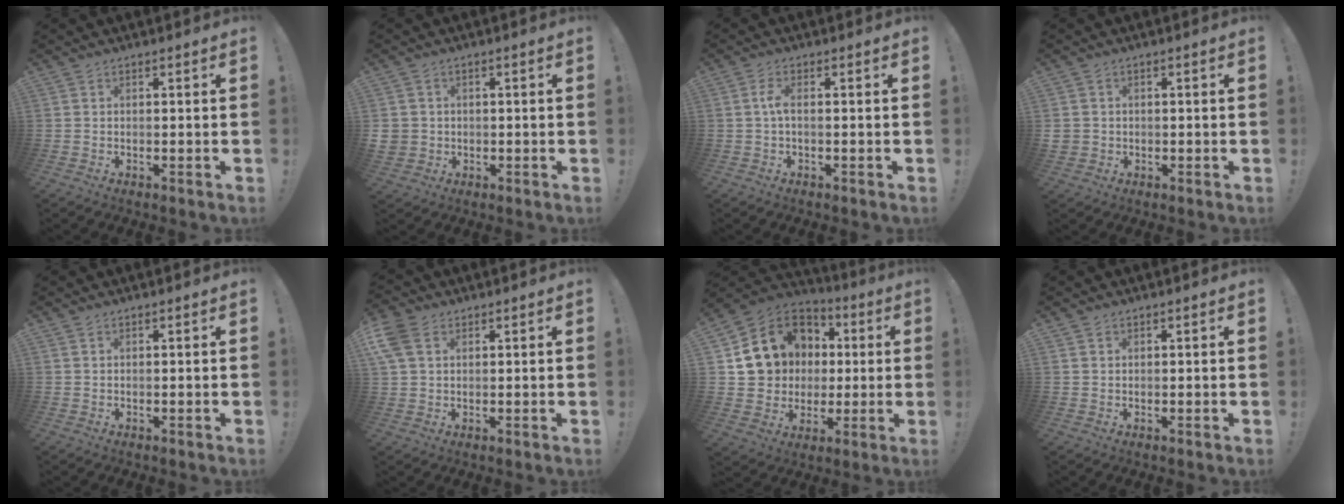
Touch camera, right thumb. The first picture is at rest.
{"total": 3.5, "force": [0.3, 3.3, 1.1], "torque": [-0.025, 0.001, 0.007]}
{"total": 3.6, "force": [0.0, 1.0, 3.5], "torque": [-0.076, 0.003, -0.002]}
{"total": 2.5, "force": [0.1, 2.3, 0.8], "torque": [-0.009, 0.000, 0.004]}
{"total": 0.0}
{"total": 7.7, "force": [3.3, 5.2, 4.6], "torque": [-0.100, 0.003, 0.068]}
{"total": 15.7, "force": [3.9, 13.9, 6.2], "torque": [-0.079, -0.008, 0.107]}
{"total": 0.9, "force": [0.7, 0.7, 0.1], "torque": [0.001, -0.002, 0.013]}